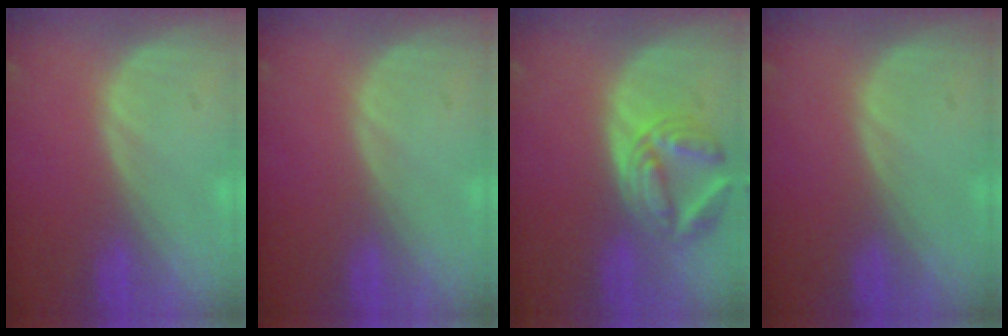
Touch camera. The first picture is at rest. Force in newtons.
{"total": 0.0}
{"total": 6.5, "press": 6.4, "slide": 1.3}
{"total": 0.0}